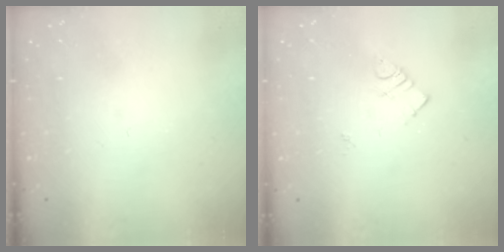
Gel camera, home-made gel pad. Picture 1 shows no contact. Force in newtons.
{"total": 4.1, "press": 4.0, "slide": 0.7}